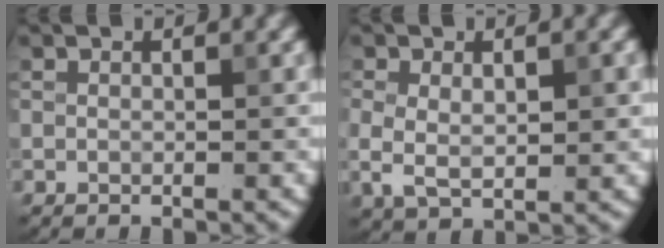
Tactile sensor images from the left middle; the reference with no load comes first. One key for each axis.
{"total": 4.5, "fx": 0.0, "fy": 2.5, "fz": 3.8, "tx": -0.075, "ty": -0.006, "tz": 0.001}